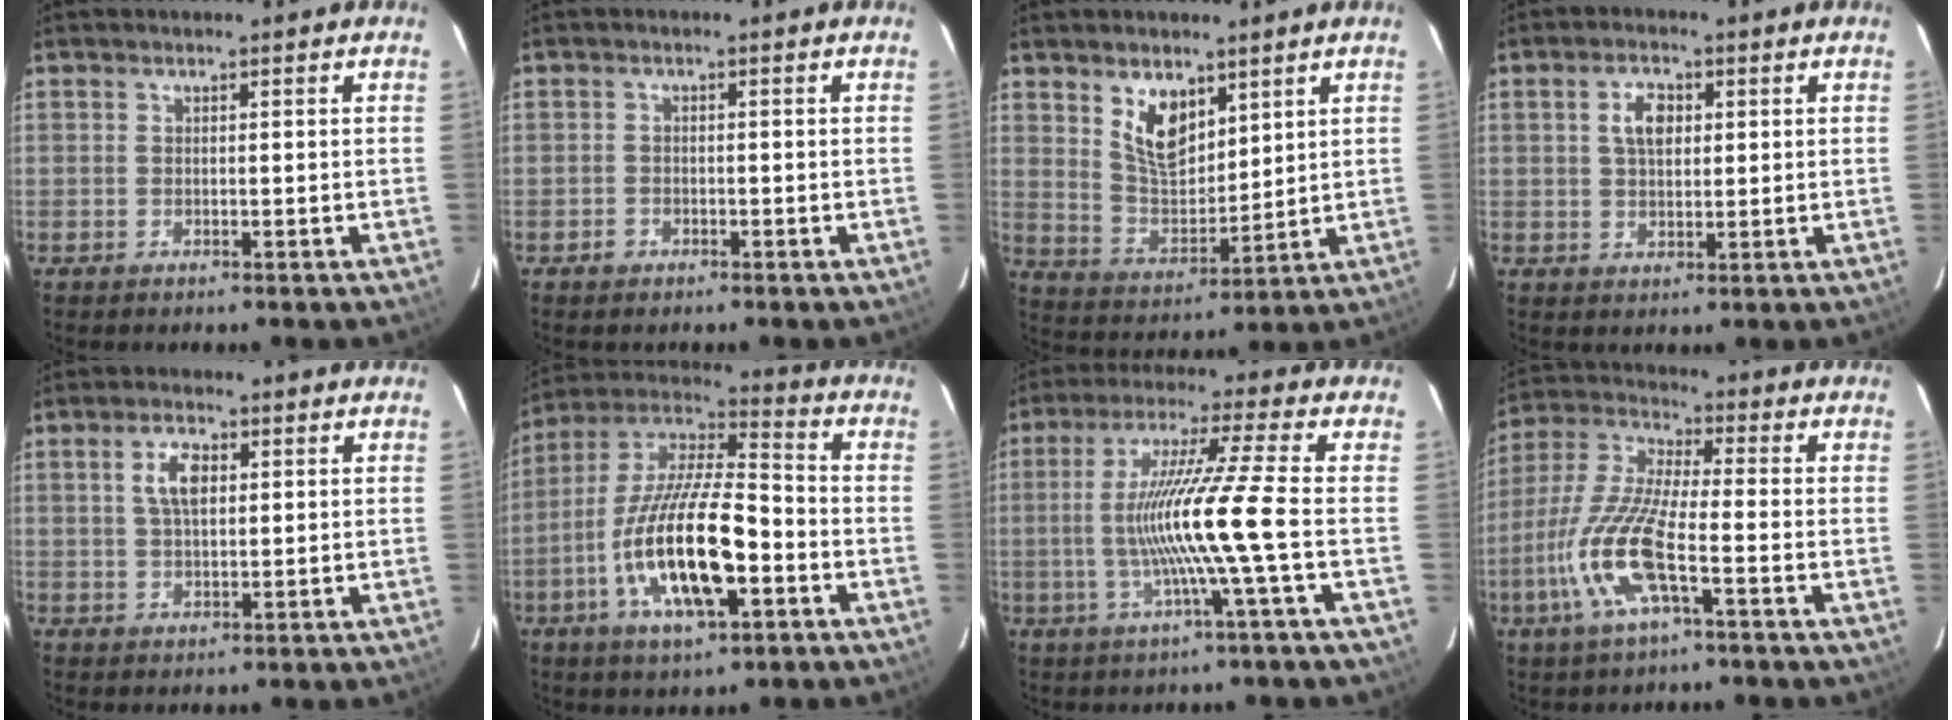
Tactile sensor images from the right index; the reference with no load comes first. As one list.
[{"total": 1.5, "force": [-1.0, 1.1, 0.2], "torque": [-0.006, 0.003, -0.016]}, {"total": 9.3, "force": [5.1, 5.0, 5.9], "torque": [-0.102, 0.002, 0.108]}, {"total": 4.6, "force": [1.2, 2.8, 3.5], "torque": [-0.063, 0.011, 0.025]}, {"total": 5.0, "force": [1.4, 2.4, 4.2], "torque": [-0.077, 0.009, 0.028]}, {"total": 19.9, "force": [-6.6, 6.7, 17.5], "torque": [-0.346, -0.016, -0.122]}, {"total": 12.9, "force": [-2.5, -2.4, 12.5], "torque": [-0.226, -0.007, -0.039]}, {"total": 14.0, "force": [-5.2, 2.8, 12.7], "torque": [-0.279, -0.007, -0.107]}]